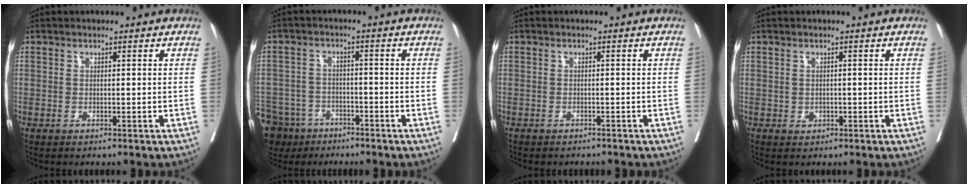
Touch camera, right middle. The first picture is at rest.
{"total": 13.3, "force": [-9.1, 9.0, 3.8], "torque": [-0.117, -0.005, -0.139]}
{"total": 4.0, "force": [-3.6, 1.2, 1.1], "torque": [-0.013, -0.002, -0.046]}
{"total": 0.9, "force": [-0.2, 0.8, 0.5], "torque": [-0.007, 0.001, 0.000]}